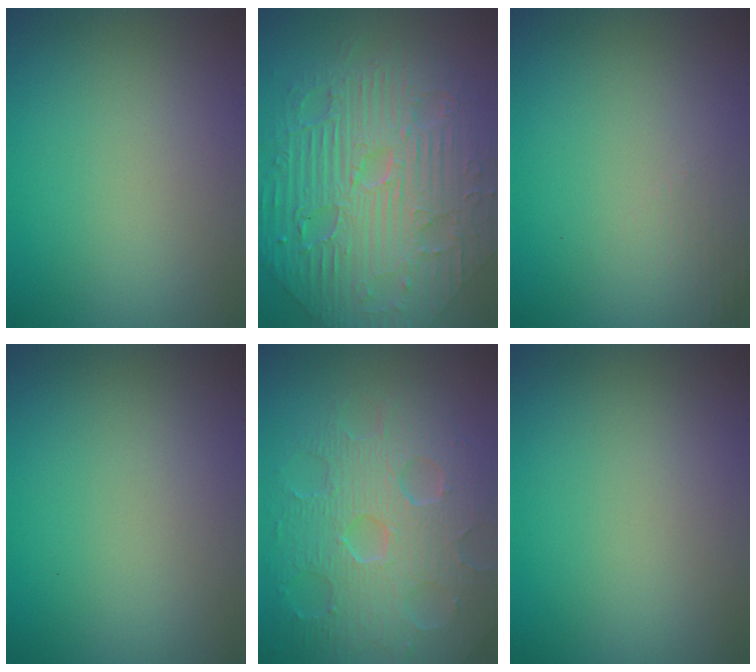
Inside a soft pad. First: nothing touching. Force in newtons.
{"total": 11.6, "press": 7.7, "slide": 8.7}
{"total": 1.1, "press": 1.1, "slide": 0.3}
{"total": 0.0}
{"total": 8.6, "press": 6.1, "slide": 6.0}
{"total": 0.0}